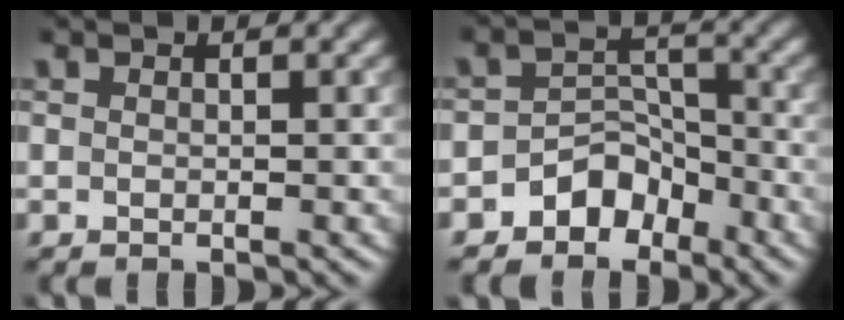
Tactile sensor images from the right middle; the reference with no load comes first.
{"total": 3.8, "force": [-2.7, 2.4, 1.2], "torque": [-0.004, 0.009, -0.048]}